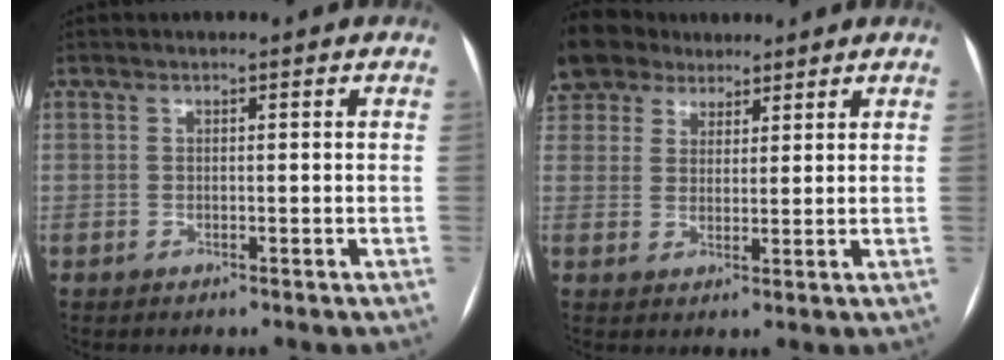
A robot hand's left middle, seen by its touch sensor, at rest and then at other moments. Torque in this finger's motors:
{"motor_torque": [0.43, -0.29, 1.06, 0.21]}